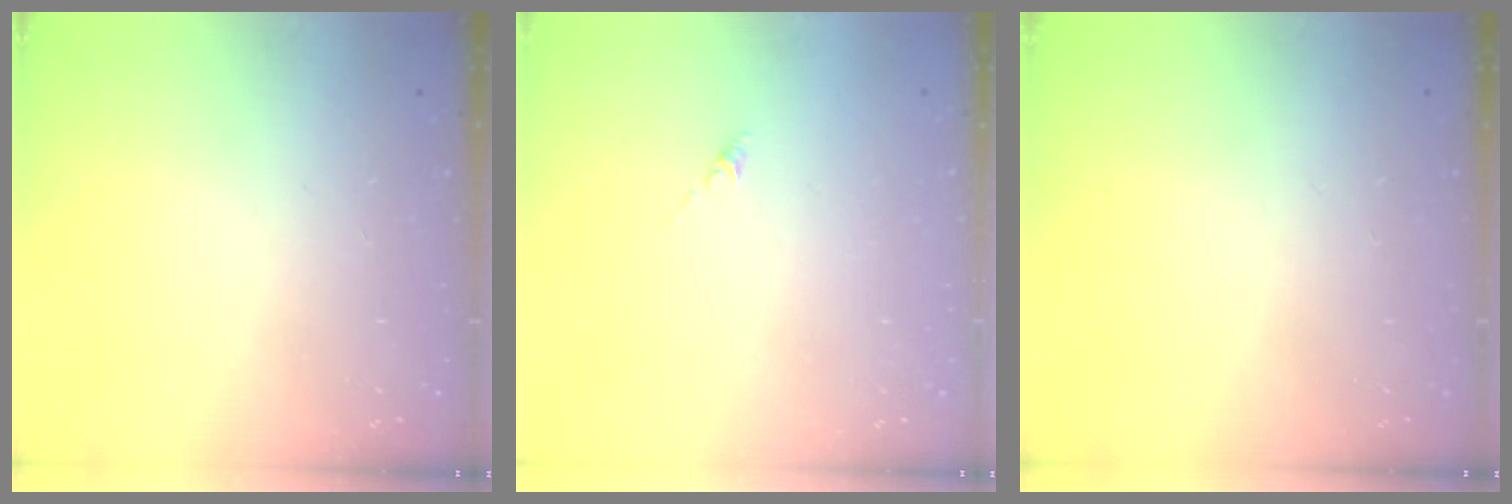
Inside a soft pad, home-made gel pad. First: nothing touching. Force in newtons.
{"total": 0.0}
{"total": 0.0}